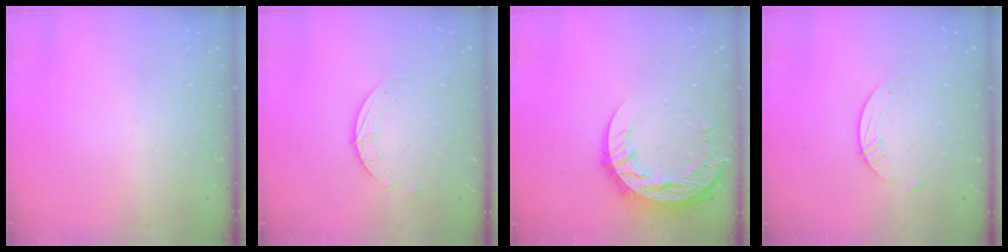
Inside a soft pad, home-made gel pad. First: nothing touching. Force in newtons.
{"total": 2.5, "press": 2.5, "slide": 0.2}
{"total": 14.0, "press": 14.0, "slide": 1.3}
{"total": 4.9, "press": 4.8, "slide": 0.5}